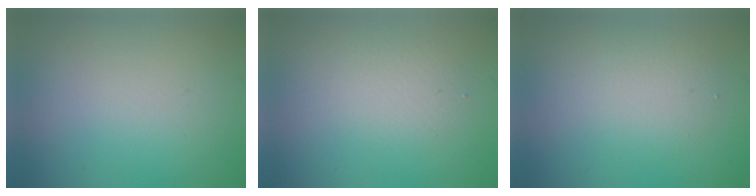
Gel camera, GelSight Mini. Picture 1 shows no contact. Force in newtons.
{"total": 2.2, "press": 2.2, "slide": 0.1}
{"total": 2.9, "press": 2.9, "slide": 0.2}